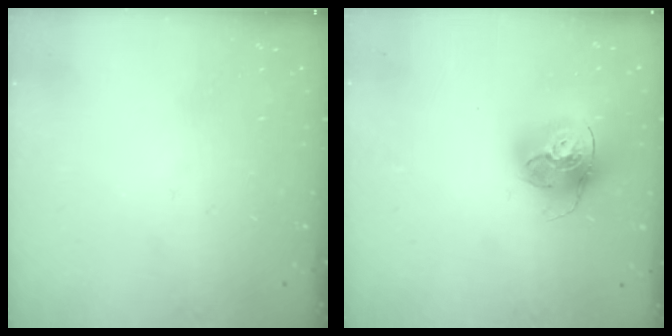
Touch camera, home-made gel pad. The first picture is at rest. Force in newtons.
{"total": 16.8, "press": 16.7, "slide": 1.9}